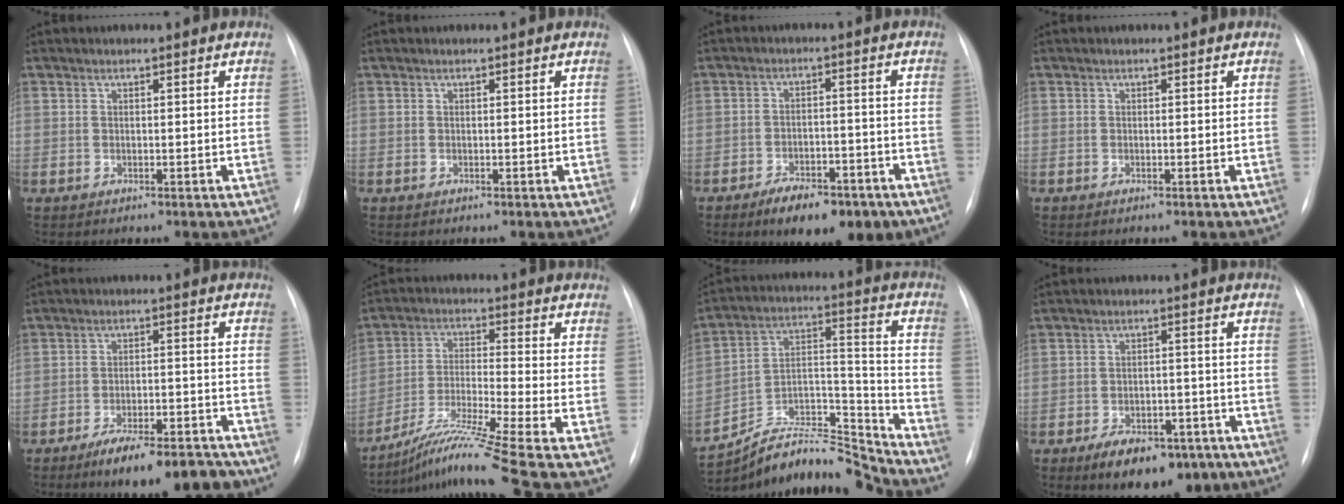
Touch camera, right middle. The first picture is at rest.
{"total": 0.0}
{"total": 10.0, "force": [-6.7, 4.0, 6.2], "torque": [-0.084, 0.001, -0.100]}
{"total": 0.0}
{"total": 12.0, "force": [-9.6, 3.3, 6.4], "torque": [-0.083, 0.015, -0.146]}
{"total": 12.9, "force": [-9.6, -2.5, 8.2], "torque": [-0.160, -0.020, -0.171]}
{"total": 15.9, "force": [-15.8, 0.2, 1.8], "torque": [-0.027, 0.059, -0.279]}
{"total": 10.9, "force": [-7.2, 5.4, 6.1], "torque": [-0.080, 0.005, -0.104]}